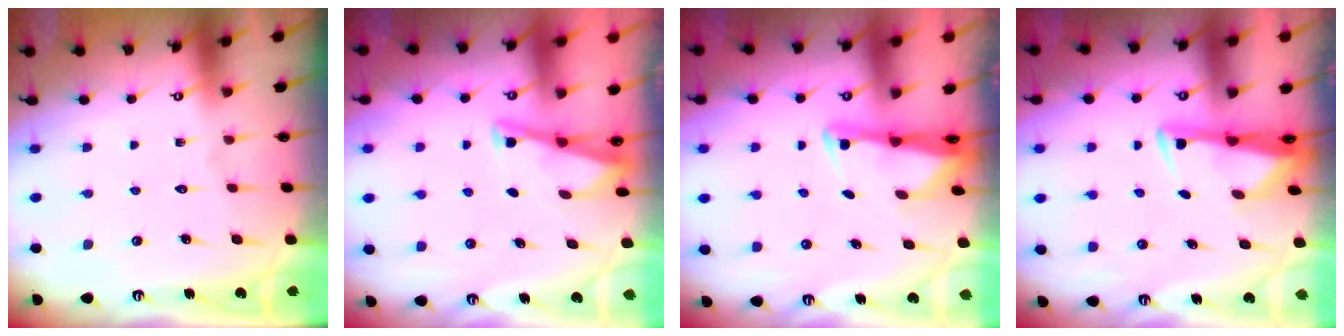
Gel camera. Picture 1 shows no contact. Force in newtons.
{"total": 2.7, "press": 2.7, "slide": 0.3}
{"total": 2.6, "press": 2.6, "slide": 0.5}
{"total": 2.9, "press": 2.8, "slide": 1.0}